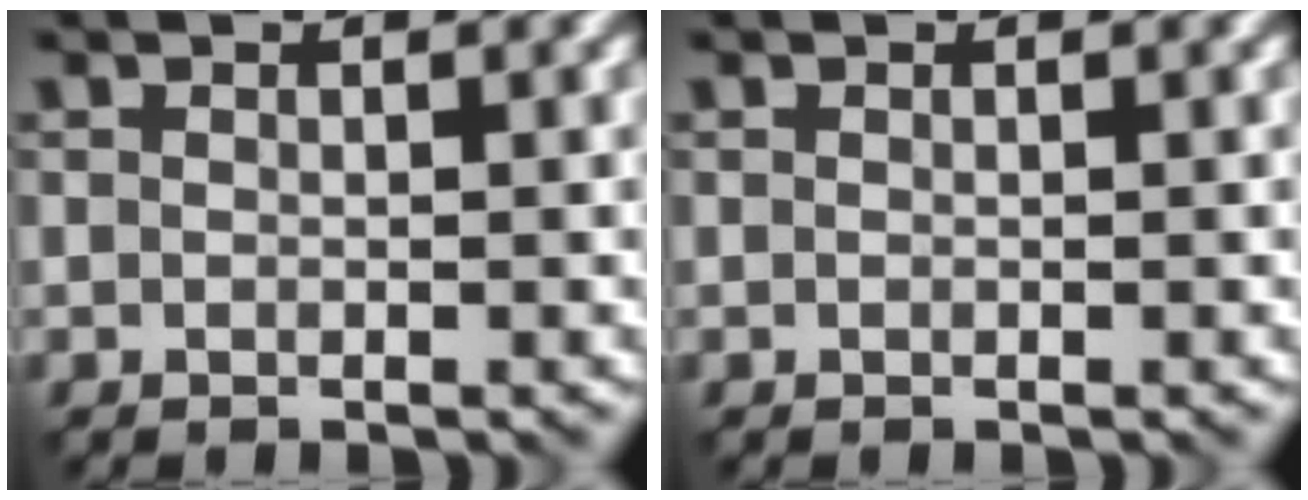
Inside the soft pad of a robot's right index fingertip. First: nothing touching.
{"total": 0.0}